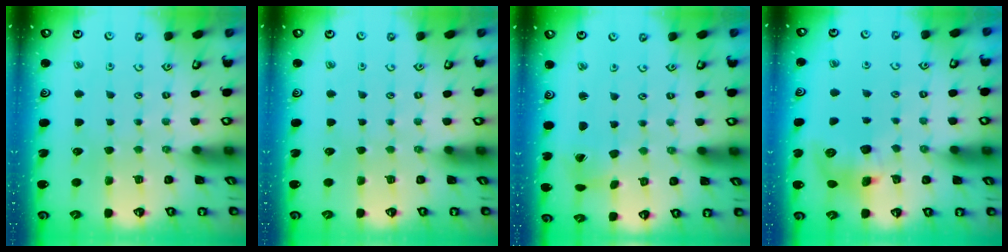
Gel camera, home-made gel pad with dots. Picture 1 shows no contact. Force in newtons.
{"total": 0.0}
{"total": 2.0, "press": 2.0, "slide": 0.2}
{"total": 8.4, "press": 8.4, "slide": 0.2}